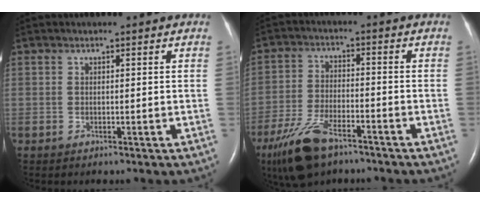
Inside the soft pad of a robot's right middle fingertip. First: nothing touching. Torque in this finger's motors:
{"motor_torque": [1.11, -1.03, 0.18, 0.06]}